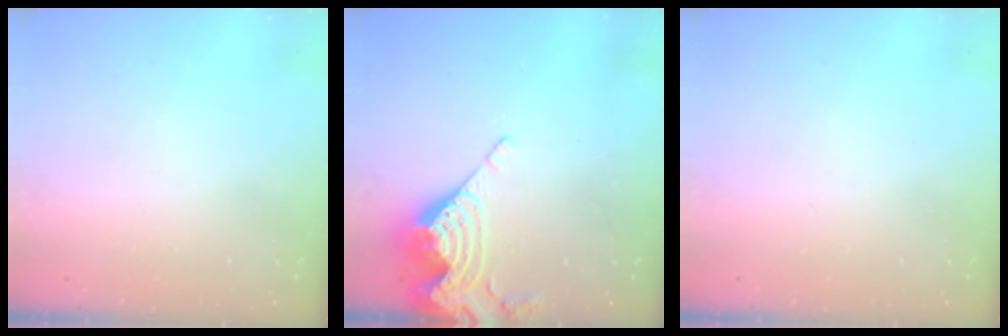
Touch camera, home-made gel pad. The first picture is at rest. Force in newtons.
{"total": 10.5, "press": 10.4, "slide": 1.0}
{"total": 0.0}